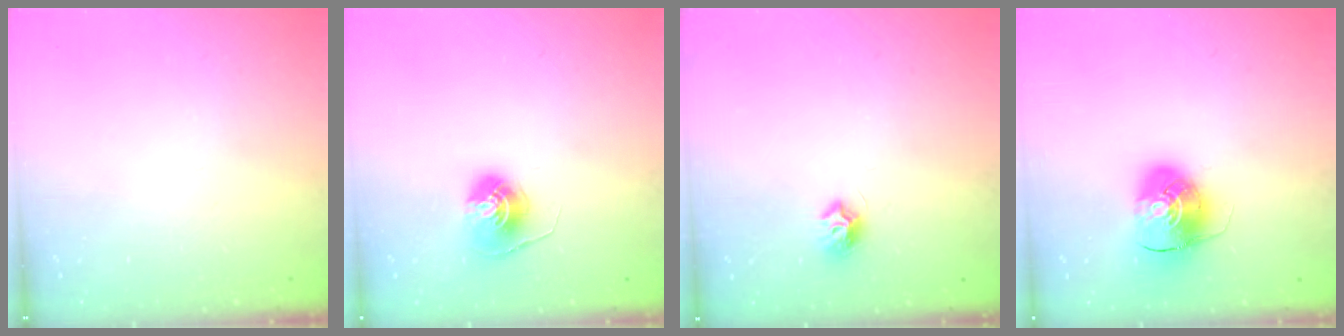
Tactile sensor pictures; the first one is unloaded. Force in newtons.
{"total": 6.4, "press": 6.4, "slide": 0.6}
{"total": 7.1, "press": 7.0, "slide": 0.3}
{"total": 9.1, "press": 9.0, "slide": 0.8}